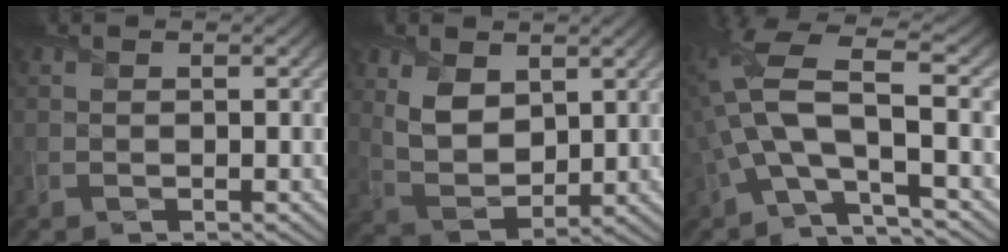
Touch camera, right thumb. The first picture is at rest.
{"total": 6.8, "force": [2.7, 4.4, 4.5], "torque": [-0.109, -0.010, 0.052]}
{"total": 11.4, "force": [-1.8, 4.1, 10.5], "torque": [-0.233, 0.003, -0.052]}